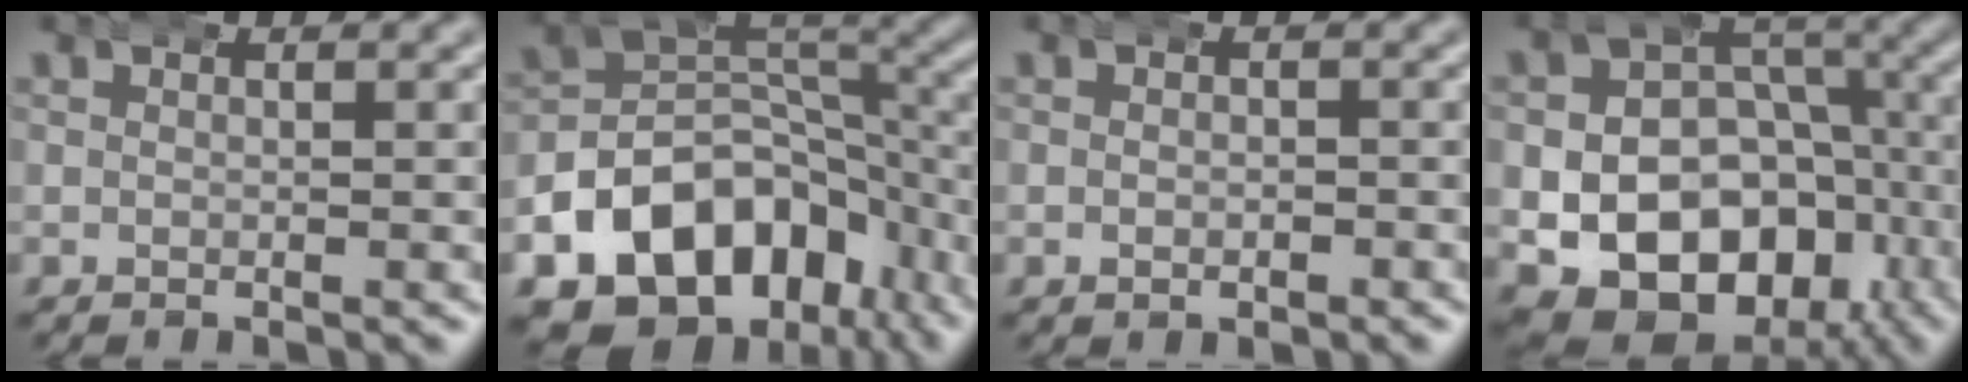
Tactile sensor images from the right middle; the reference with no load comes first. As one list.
[{"total": 18.4, "force": [-7.3, 13.7, 9.9], "torque": [-0.184, -0.062, -0.100]}, {"total": 0.9, "force": [-0.4, 0.6, 0.5], "torque": [-0.008, -0.001, -0.005]}, {"total": 17.7, "force": [-4.8, 14.5, 8.9], "torque": [-0.188, -0.073, -0.058]}]